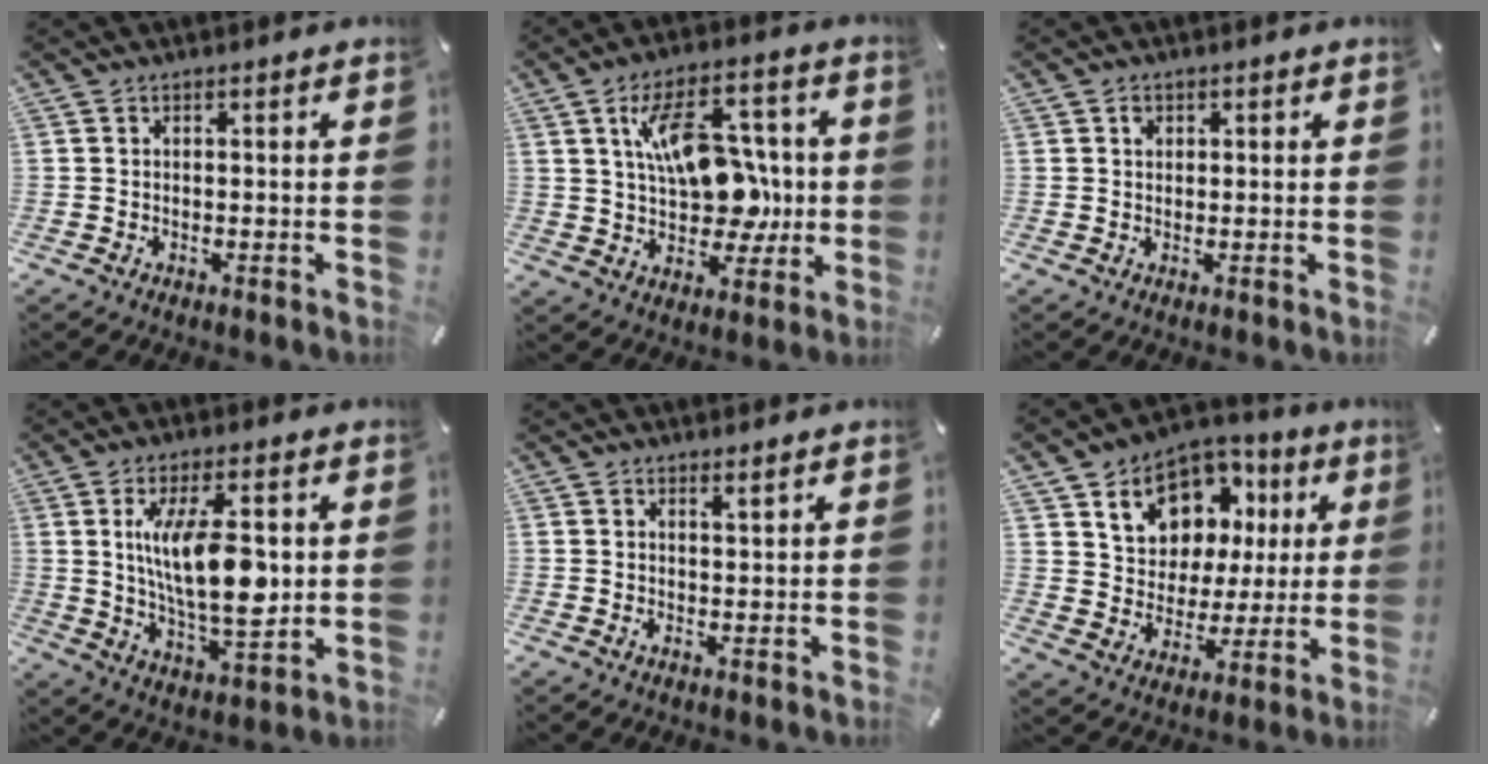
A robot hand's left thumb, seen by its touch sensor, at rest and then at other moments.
{"total": 17.3, "force": [2.4, 11.4, 12.8], "torque": [-0.205, 0.006, 0.044]}
{"total": 1.4, "force": [0.4, 1.3, 0.5], "torque": [0.003, -0.002, 0.003]}
{"total": 16.3, "force": [2.9, 6.1, 14.8], "torque": [-0.288, -0.017, 0.039]}
{"total": 1.5, "force": [1.2, 0.0, 1.0], "torque": [-0.020, -0.003, 0.021]}
{"total": 12.4, "force": [6.5, 9.9, 3.5], "torque": [-0.073, -0.043, 0.125]}